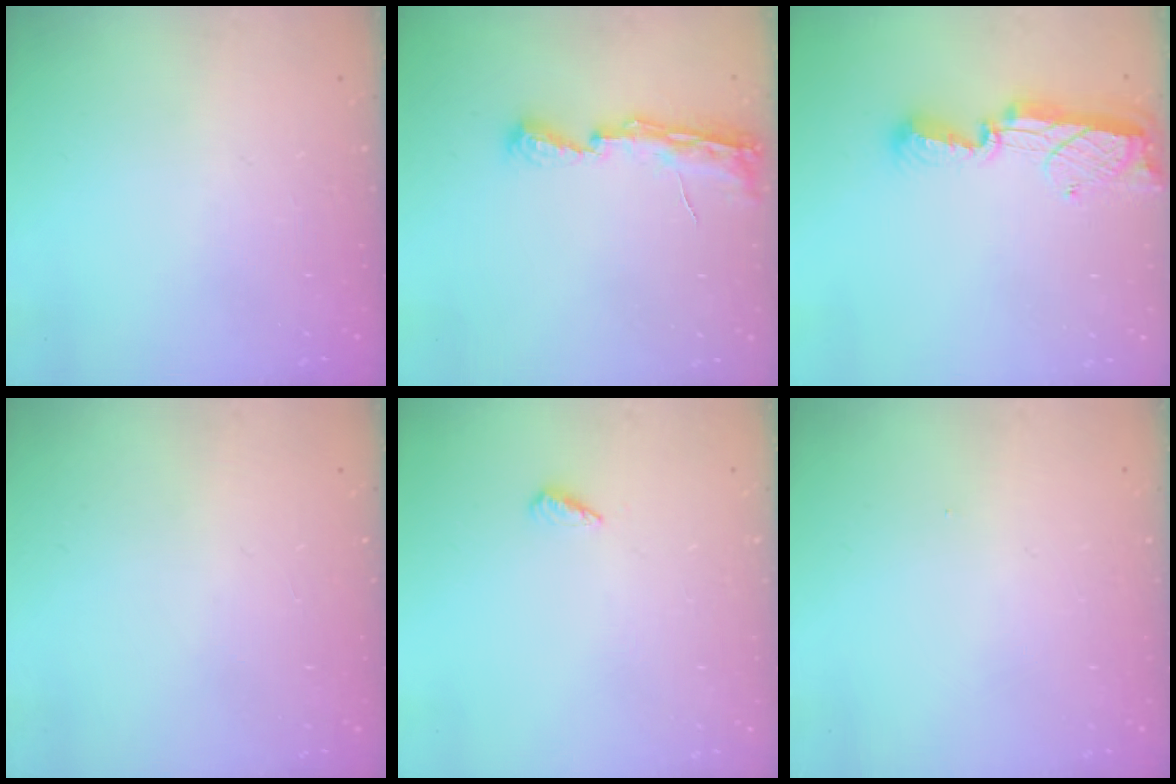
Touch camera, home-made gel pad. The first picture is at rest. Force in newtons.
{"total": 7.6, "press": 7.5, "slide": 0.6}
{"total": 9.9, "press": 9.7, "slide": 2.0}
{"total": 0.9, "press": 0.9, "slide": 0.0}
{"total": 3.6, "press": 3.4, "slide": 1.2}
{"total": 5.3, "press": 0.3, "slide": 5.2}